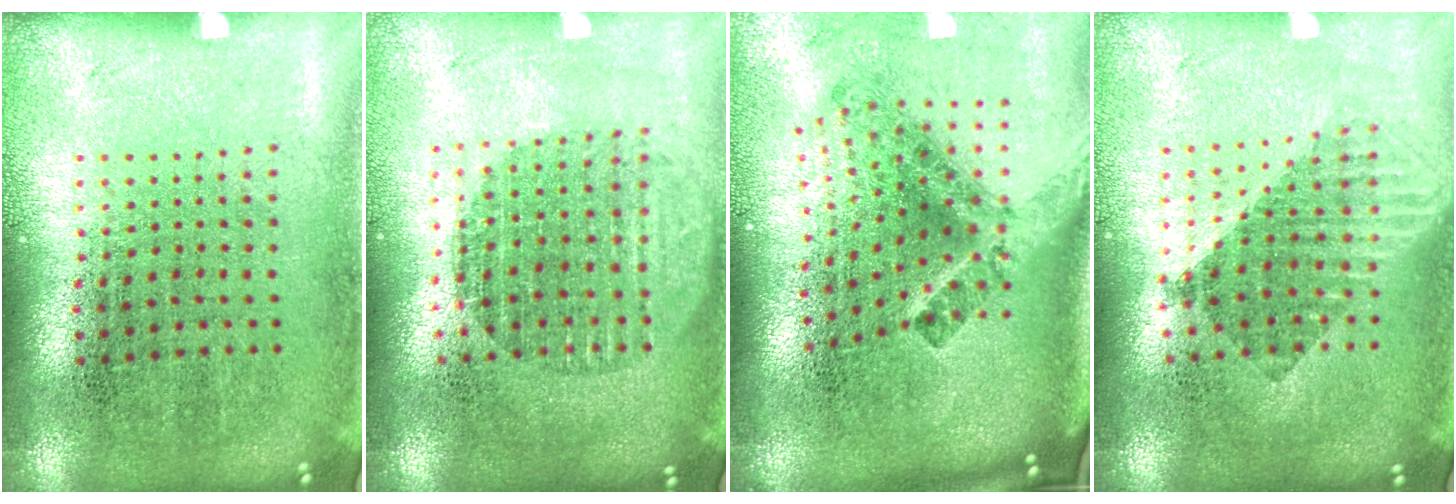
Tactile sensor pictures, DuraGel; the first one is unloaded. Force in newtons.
{"total": 1.8, "press": 1.5, "slide": 0.9}
{"total": 2.9, "press": 1.7, "slide": 2.3}
{"total": 1.6, "press": 1.3, "slide": 0.9}